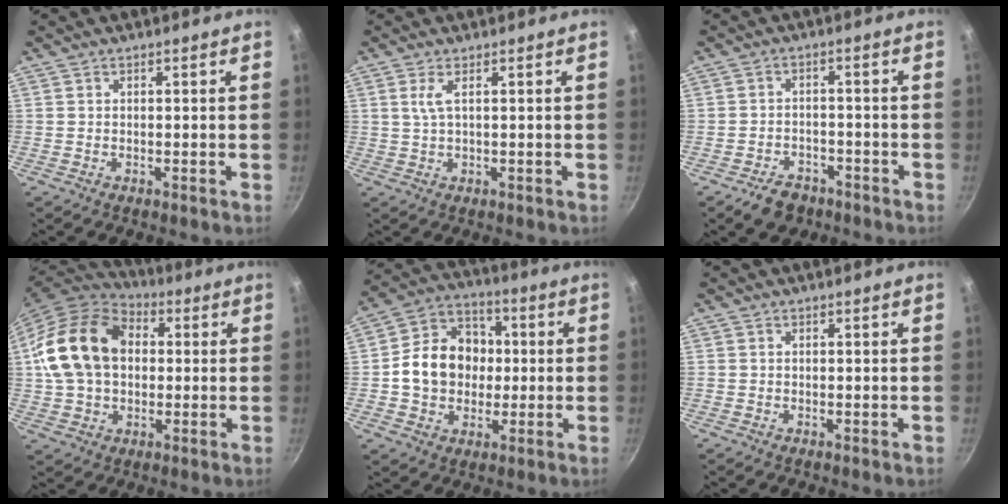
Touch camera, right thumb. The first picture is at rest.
{"total": 2.5, "force": [0.8, 0.5, 2.4], "torque": [-0.057, 0.000, 0.019]}
{"total": 5.9, "force": [-4.0, 3.7, 2.2], "torque": [-0.022, 0.031, -0.054]}
{"total": 19.4, "force": [2.3, 14.2, 13.0], "torque": [-0.226, 0.032, 0.031]}
{"total": 14.7, "force": [0.0, 12.1, 8.3], "torque": [-0.107, 0.028, -0.011]}
{"total": 0.0}